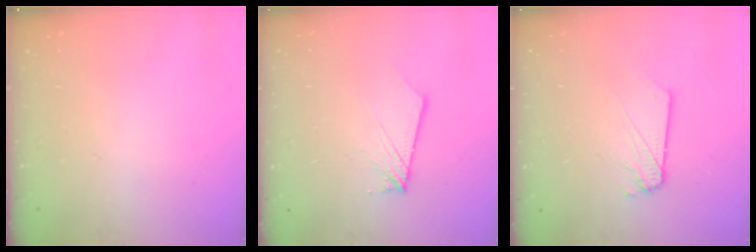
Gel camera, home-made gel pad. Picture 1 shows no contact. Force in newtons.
{"total": 2.8, "press": 2.8, "slide": 0.3}
{"total": 2.1, "press": 2.1, "slide": 0.3}